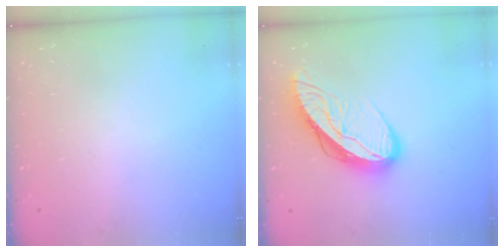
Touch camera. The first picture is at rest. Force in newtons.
{"total": 12.5, "press": 12.5, "slide": 1.3}